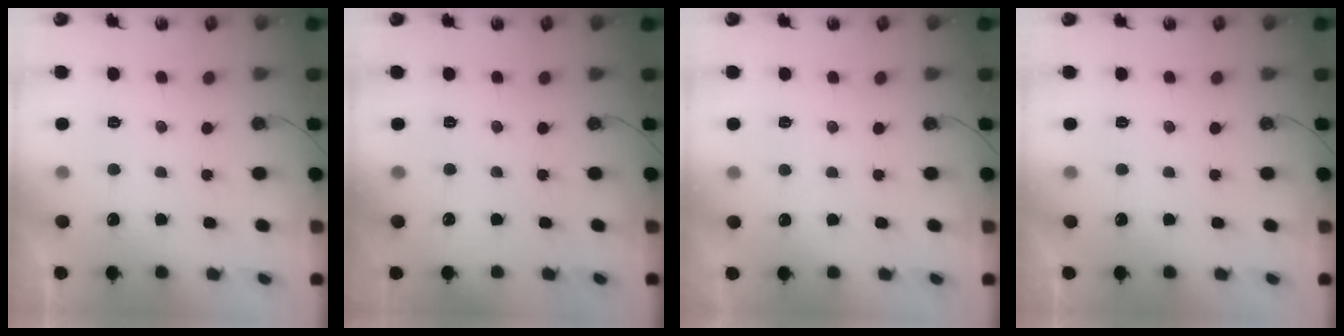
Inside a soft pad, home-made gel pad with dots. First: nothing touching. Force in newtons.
{"total": 0.0}
{"total": 2.8, "press": 2.7, "slide": 0.5}
{"total": 0.0}